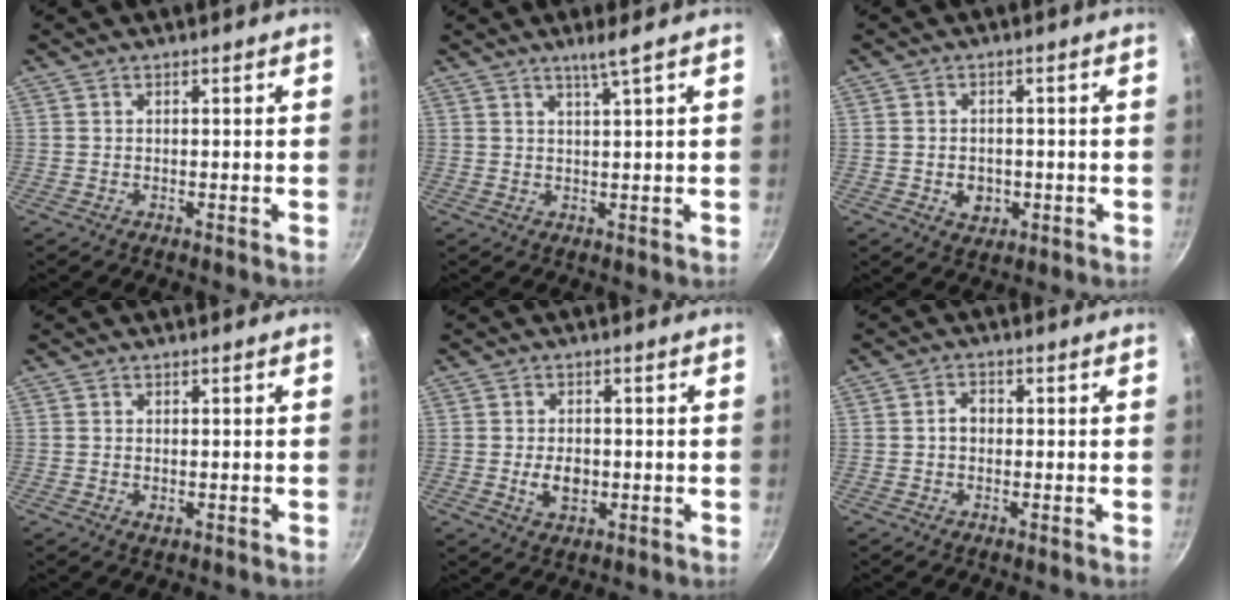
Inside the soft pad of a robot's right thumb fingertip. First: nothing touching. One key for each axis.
{"total": 2.9, "fx": 1.8, "fy": -0.6, "fz": 2.2, "tx": -0.040, "ty": -0.014, "tz": 0.035}
{"total": 4.6, "fx": -1.2, "fy": 3.6, "fz": 2.6, "tx": -0.028, "ty": 0.009, "tz": -0.011}
{"total": 1.3, "fx": -0.2, "fy": 0.9, "fz": 0.9, "tx": -0.015, "ty": -0.002, "tz": -0.002}
{"total": 4.7, "fx": -0.7, "fy": 3.3, "fz": 3.3, "tx": -0.044, "ty": 0.001, "tz": -0.010}
{"total": 2.6, "fx": -0.1, "fy": 2.0, "fz": 1.6, "tx": -0.015, "ty": 0.010, "tz": -0.004}